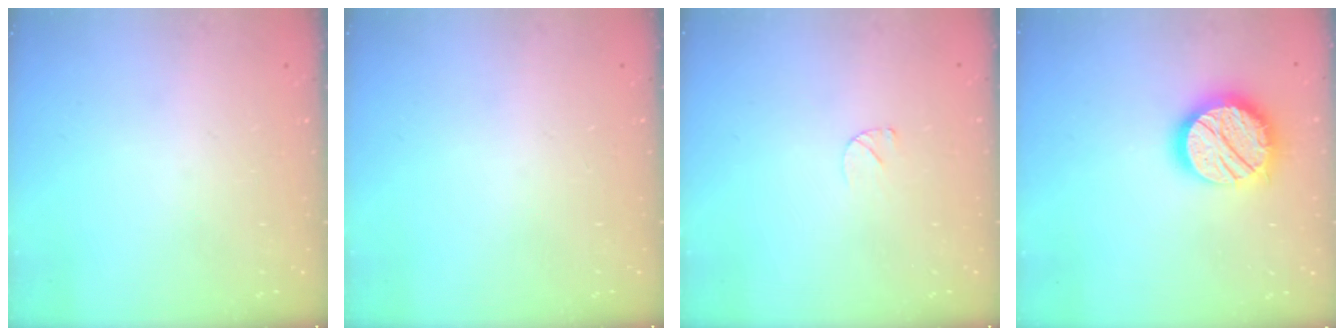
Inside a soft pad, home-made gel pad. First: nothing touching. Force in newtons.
{"total": 0.0}
{"total": 3.8, "press": 3.8, "slide": 0.4}
{"total": 17.9, "press": 17.9, "slide": 1.1}